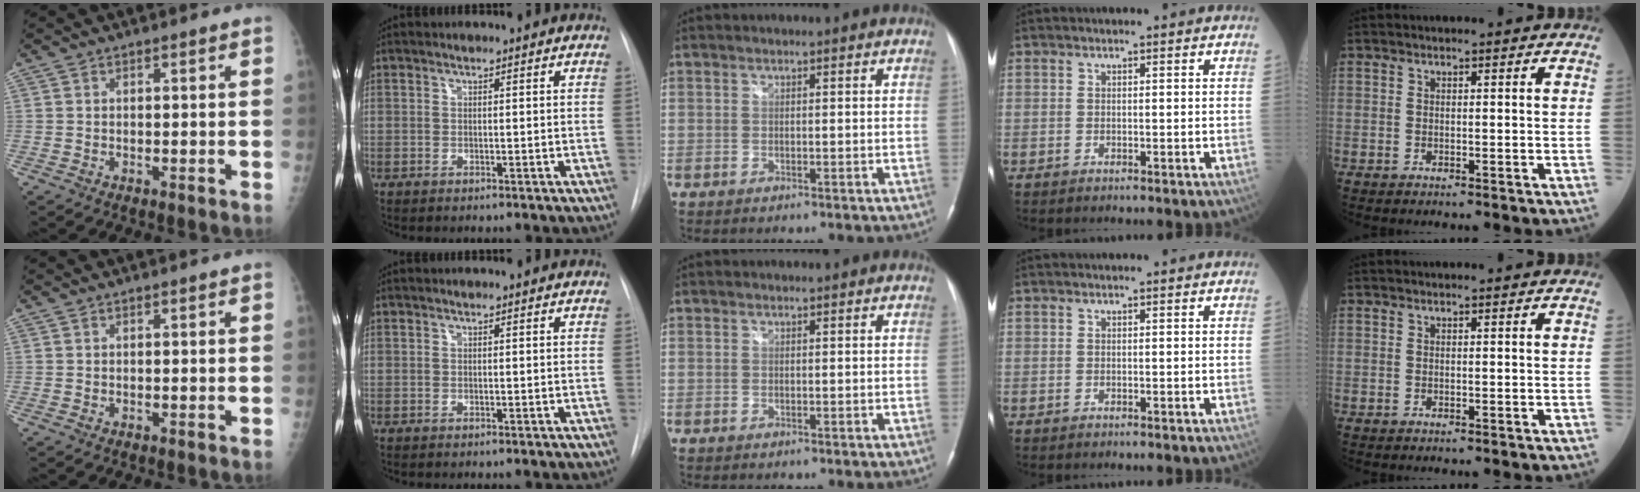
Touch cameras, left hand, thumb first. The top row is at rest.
{"index": {"total": 0.6, "force": [0.6, 0.1, 0.0], "torque": [-0.001, 0.004, 0.005]}}